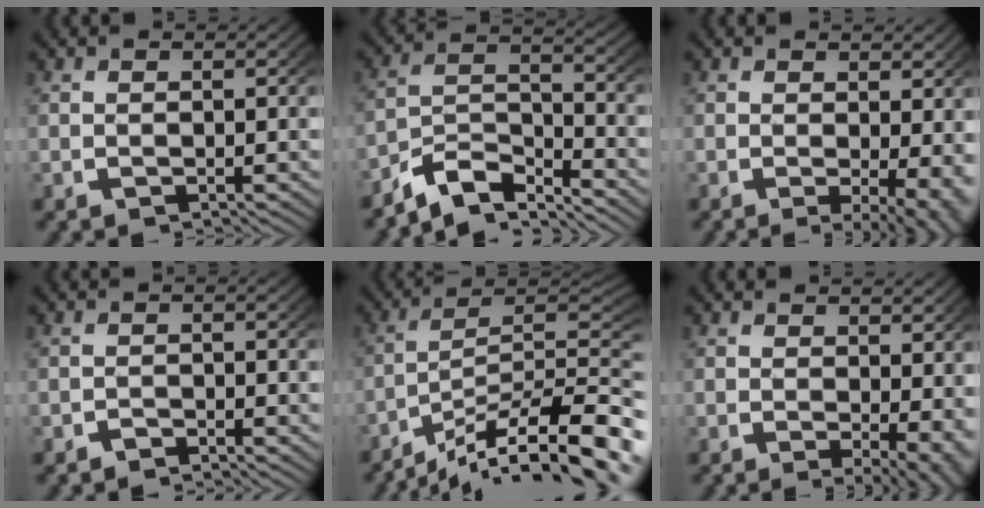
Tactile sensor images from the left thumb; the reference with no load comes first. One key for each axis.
{"total": 8.1, "fx": -4.8, "fy": 4.7, "fz": 4.4, "tx": -0.093, "ty": -0.027, "tz": -0.079}
{"total": 5.2, "fx": -1.2, "fy": 2.3, "fz": 4.5, "tx": -0.060, "ty": -0.023, "tz": -0.009}
{"total": 1.2, "fx": -1.1, "fy": 0.2, "fz": 0.1, "tx": 0.000, "ty": -0.002, "tz": -0.023}
{"total": 13.2, "fx": -5.4, "fy": 7.7, "fz": 9.3, "tx": -0.142, "ty": -0.038, "tz": -0.070}
{"total": 3.7, "fx": -0.3, "fy": 1.5, "fz": 3.4, "tx": -0.041, "ty": -0.018, "tz": 0.002}